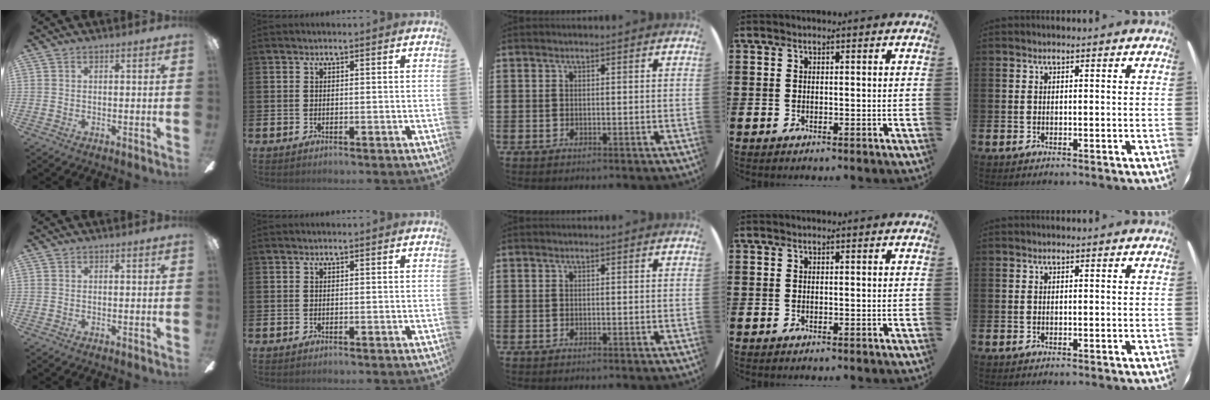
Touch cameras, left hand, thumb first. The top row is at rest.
{}